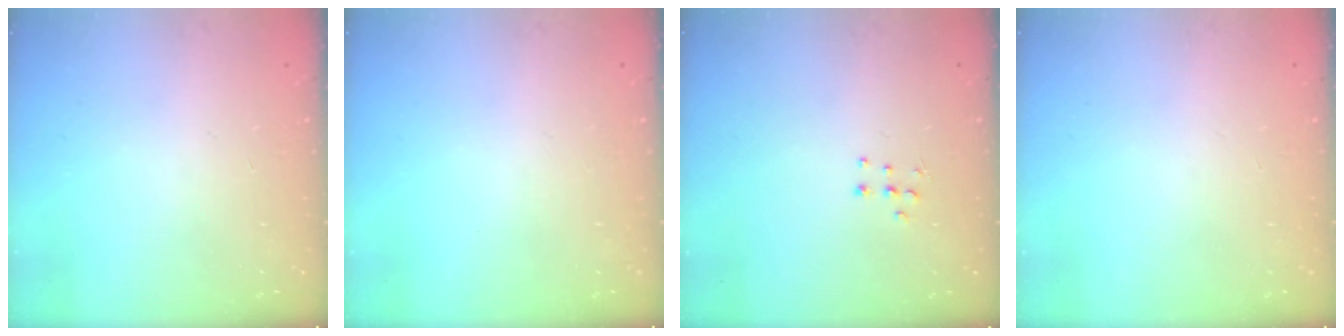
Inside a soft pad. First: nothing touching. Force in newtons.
{"total": 0.0}
{"total": 4.6, "press": 4.5, "slide": 0.7}
{"total": 0.0}